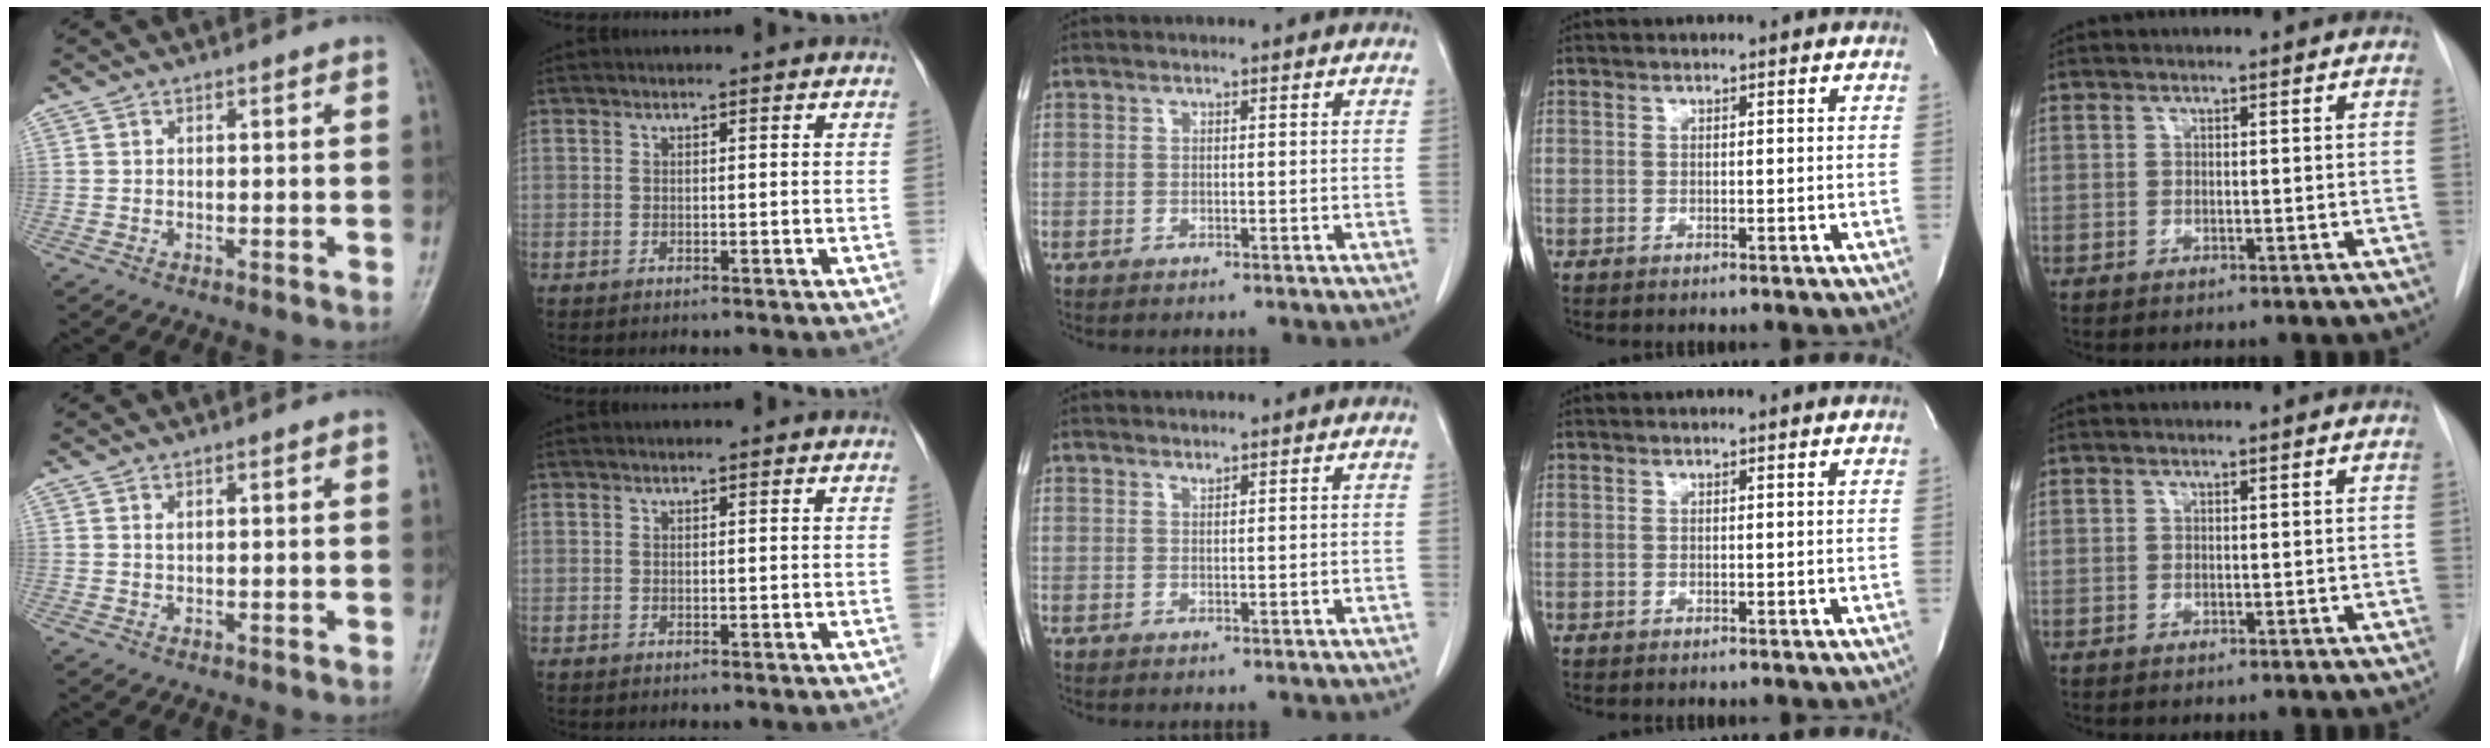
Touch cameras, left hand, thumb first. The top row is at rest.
{"thumb": {"total": 0.7, "force": [0.2, 0.3, 0.6], "torque": [-0.012, 0.006, 0.008]}, "middle": {"total": 0.5, "force": [0.5, 0.0, 0.1], "torque": [-0.007, -0.005, 0.010]}}